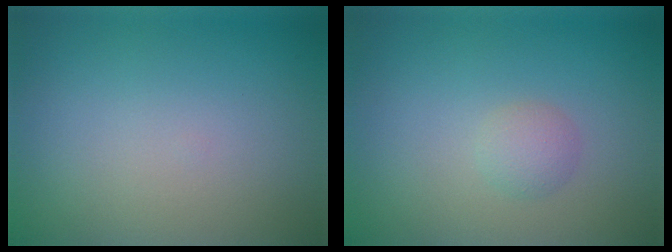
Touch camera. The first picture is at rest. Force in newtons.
{"total": 1.5, "press": 1.4, "slide": 0.1}